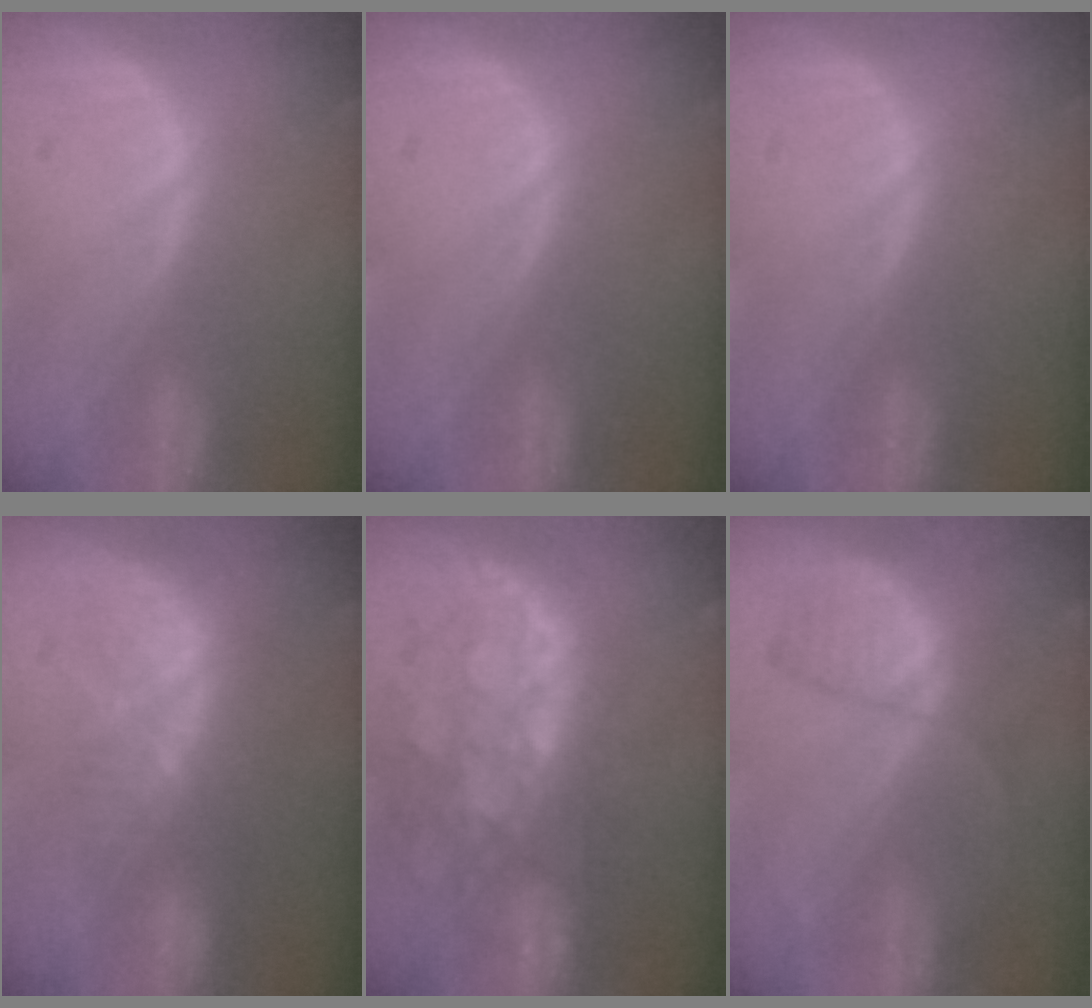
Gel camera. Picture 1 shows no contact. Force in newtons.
{"total": 0.0}
{"total": 0.0}
{"total": 8.6, "press": 7.4, "slide": 4.3}
{"total": 10.6, "press": 9.5, "slide": 4.9}
{"total": 6.6, "press": 6.0, "slide": 2.8}